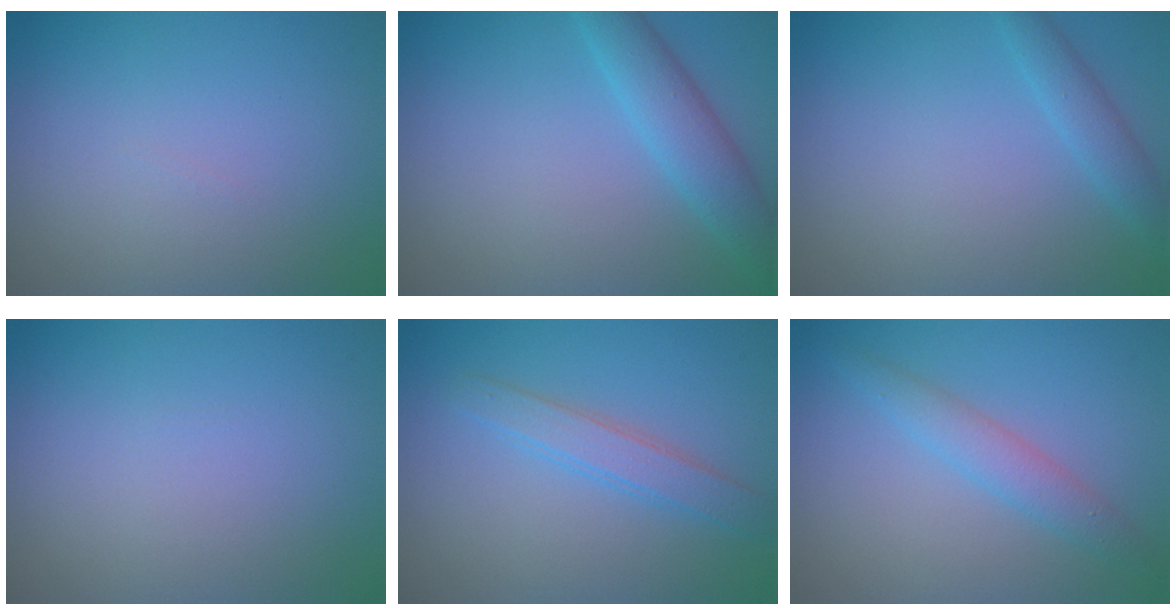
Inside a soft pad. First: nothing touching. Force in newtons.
{"total": 3.7, "press": 3.7, "slide": 0.0}
{"total": 1.9, "press": 1.9, "slide": 0.1}
{"total": 0.0}
{"total": 2.4, "press": 2.4, "slide": 0.1}
{"total": 2.5, "press": 2.5, "slide": 0.0}